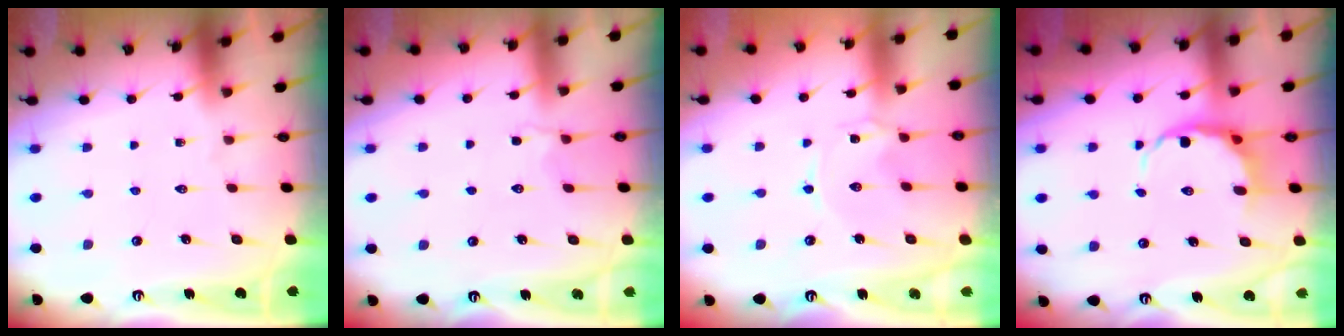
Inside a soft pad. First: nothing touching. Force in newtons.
{"total": 2.3, "press": 2.0, "slide": 1.2}
{"total": 0.0}
{"total": 6.1, "press": 5.7, "slide": 2.2}